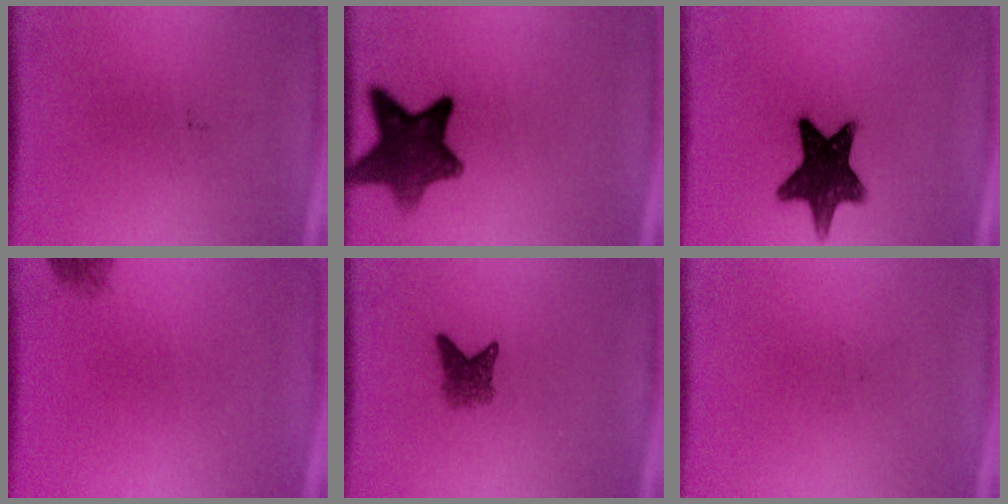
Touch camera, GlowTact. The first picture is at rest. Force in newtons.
{"total": 10.4}
{"total": 12.8}
{"total": 1.2}
{"total": 2.8}
{"total": 0.0}